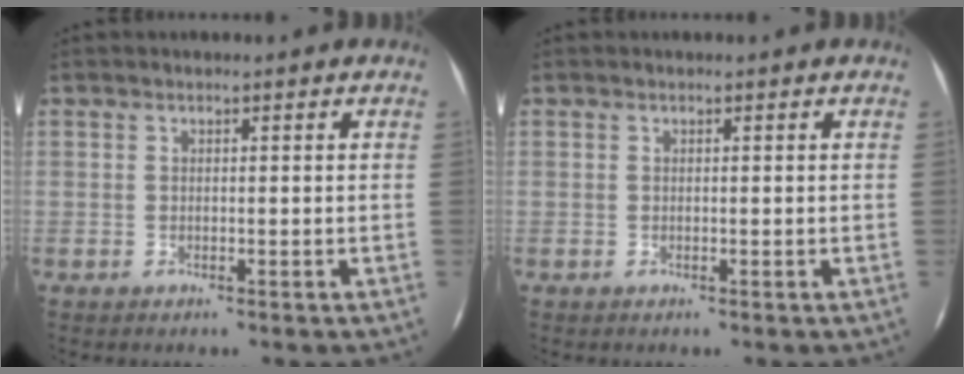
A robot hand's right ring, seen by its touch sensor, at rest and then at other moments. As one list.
[{"total": 0.0}]